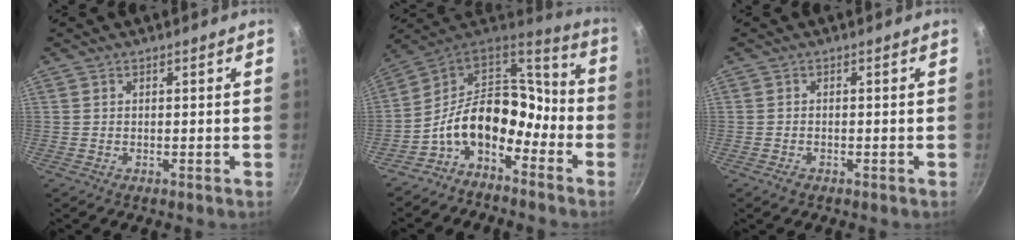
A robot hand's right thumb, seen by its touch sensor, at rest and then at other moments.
{"total": 15.3, "force": [-6.3, 9.9, 9.7], "torque": [-0.135, 0.078, -0.136]}
{"total": 1.3, "force": [-0.8, 0.7, 0.7], "torque": [-0.018, 0.003, -0.015]}